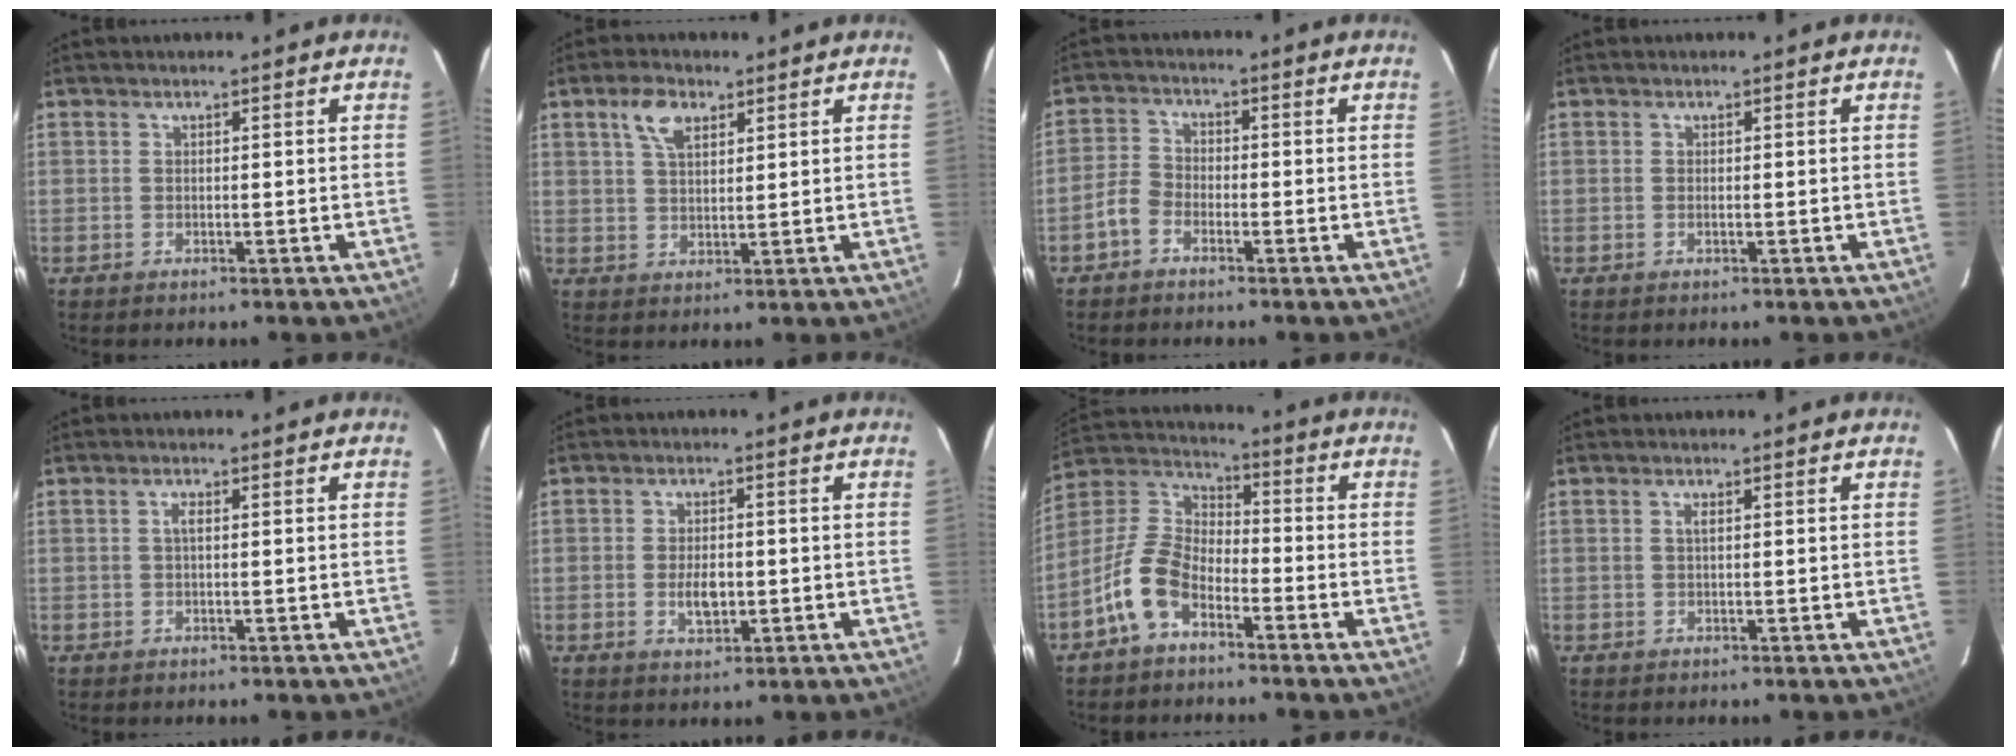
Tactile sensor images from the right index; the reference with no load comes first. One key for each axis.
{"total": 5.4, "fx": 2.9, "fy": 2.8, "fz": 3.6, "tx": -0.068, "ty": 0.012, "tz": 0.053}
{"total": 3.8, "fx": -2.4, "fy": 2.4, "fz": 1.7, "tx": -0.036, "ty": 0.015, "tz": -0.050}
{"total": 0.5, "fx": -0.1, "fy": 0.1, "fz": 0.5, "tx": -0.009, "ty": 0.002, "tz": 0.000}
{"total": 1.1, "fx": 0.1, "fy": 0.2, "fz": 1.1, "tx": -0.021, "ty": 0.004, "tz": -0.001}
{"total": 4.5, "fx": -0.8, "fy": 2.5, "fz": 3.7, "tx": -0.069, "ty": -0.001, "tz": -0.009}
{"total": 10.1, "fx": -5.9, "fy": 5.2, "fz": 6.4, "tx": -0.140, "ty": 0.018, "tz": -0.120}
{"total": 0.8, "fx": 0.2, "fy": 0.1, "fz": 0.7, "tx": -0.015, "ty": 0.003, "tz": 0.002}